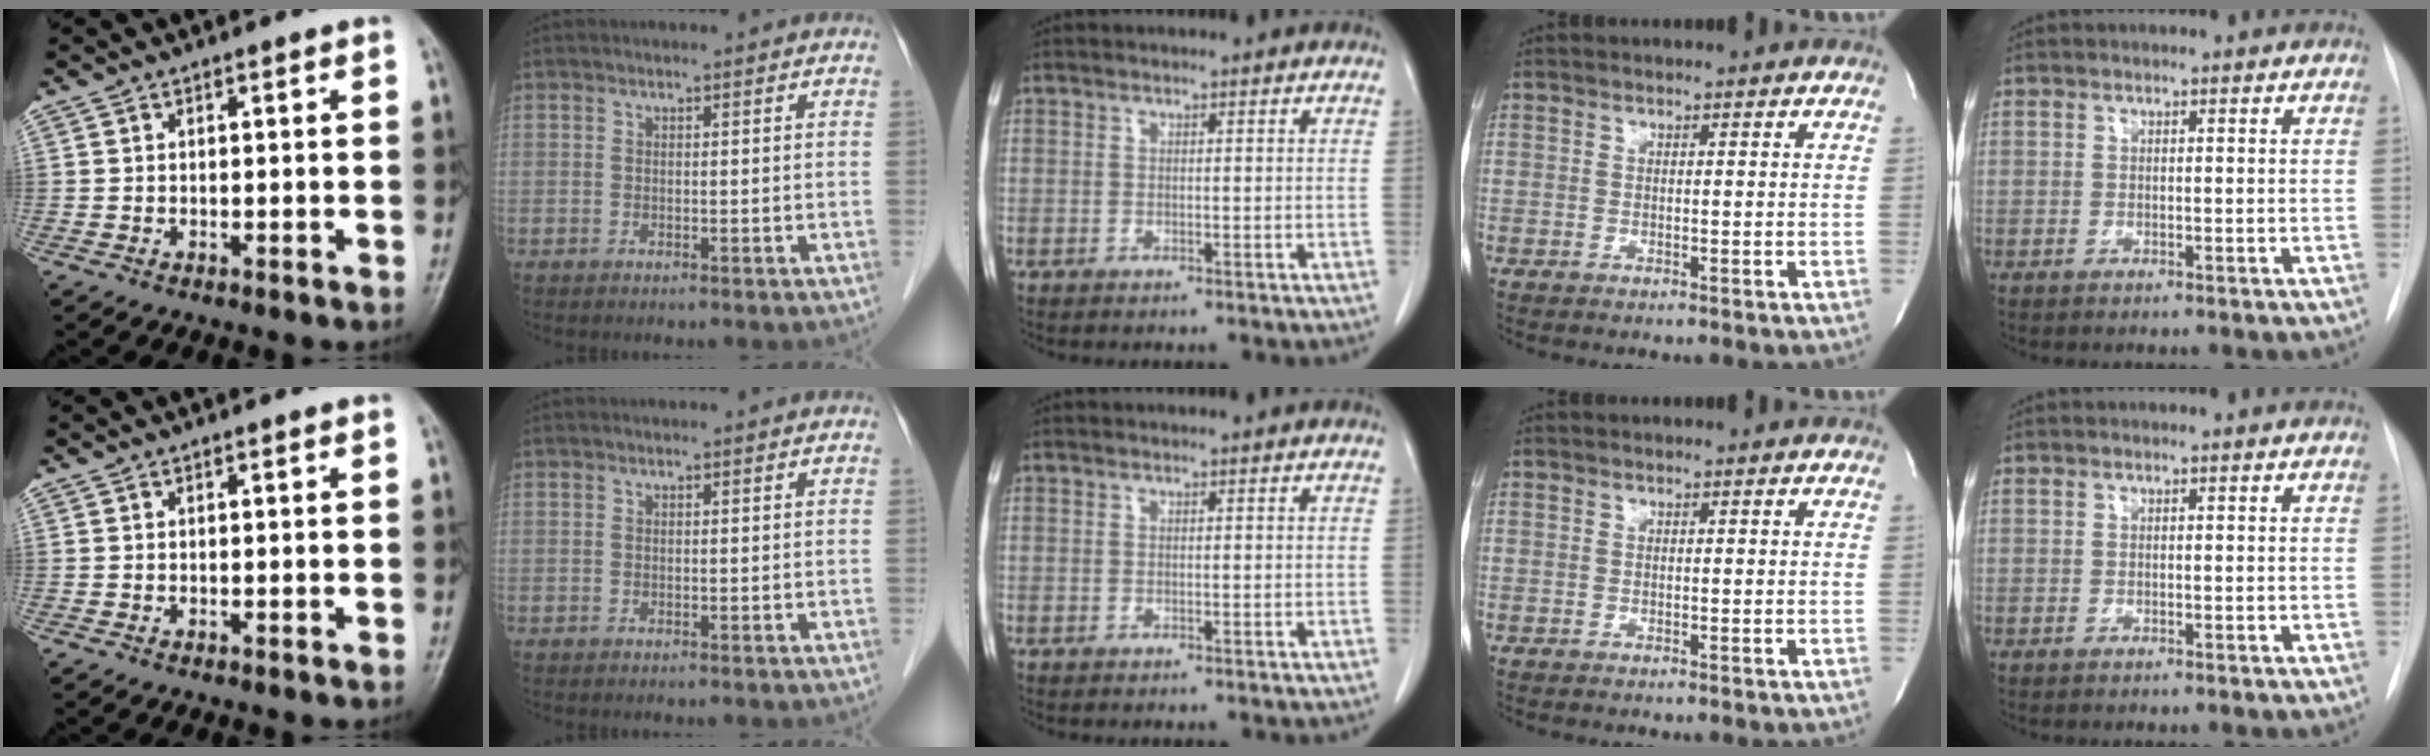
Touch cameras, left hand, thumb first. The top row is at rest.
{}